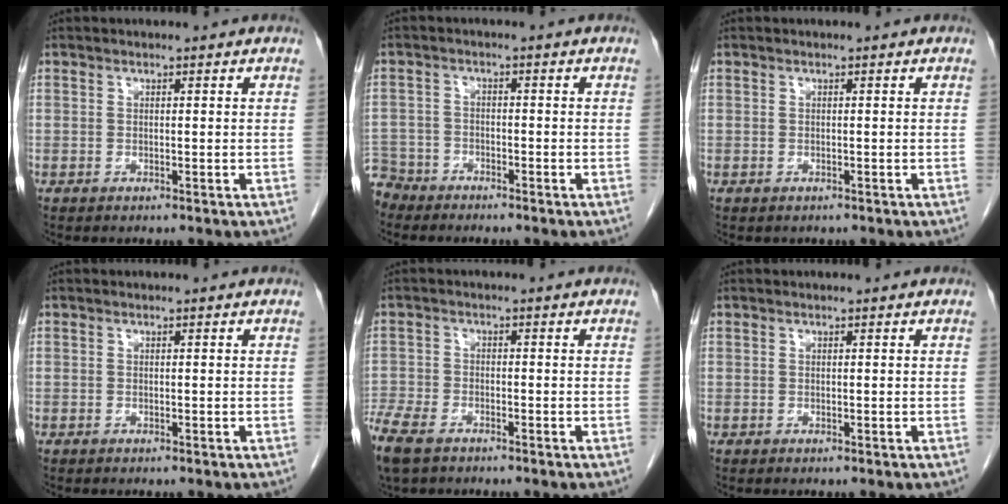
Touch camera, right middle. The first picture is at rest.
{"total": 5.6, "force": [-5.0, 2.5, -0.4], "torque": [0.010, -0.005, -0.100]}
{"total": 0.0}
{"total": 0.0}
{"total": 9.4, "force": [-6.7, 4.5, 4.9], "torque": [-0.124, -0.013, -0.121]}
{"total": 0.0}